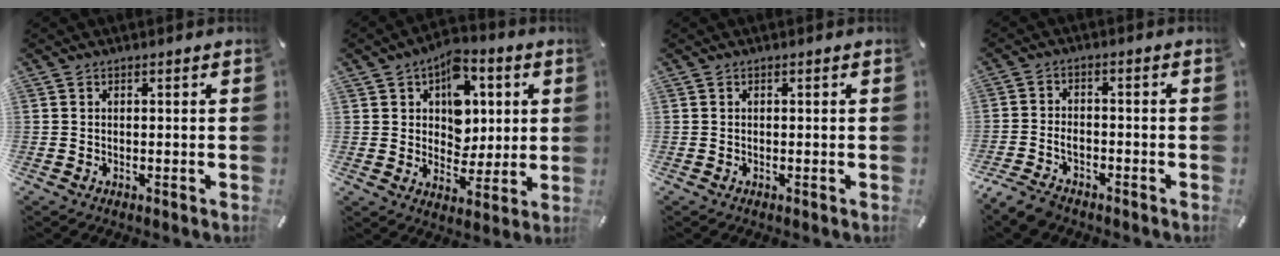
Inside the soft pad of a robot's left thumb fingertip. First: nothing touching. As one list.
[{"total": 11.1, "force": [4.0, 8.6, 5.7], "torque": [-0.080, -0.019, 0.074]}, {"total": 0.0}, {"total": 5.1, "force": [-3.3, 3.0, 2.4], "torque": [-0.049, 0.018, -0.064]}]